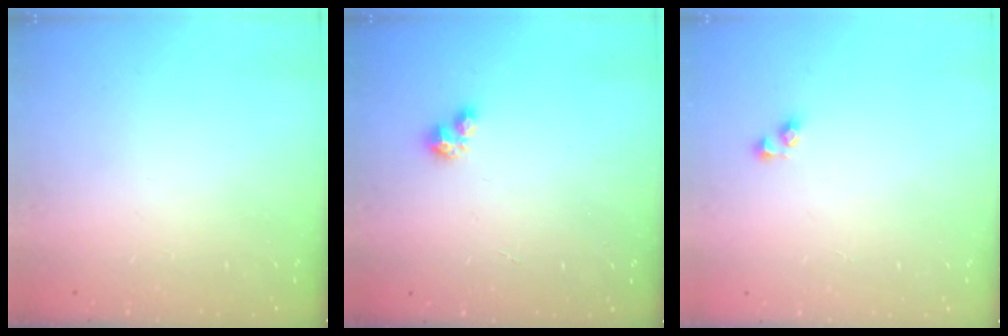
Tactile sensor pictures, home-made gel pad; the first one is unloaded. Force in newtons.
{"total": 1.0, "press": 1.0, "slide": 0.1}
{"total": 4.0, "press": 4.0, "slide": 0.4}